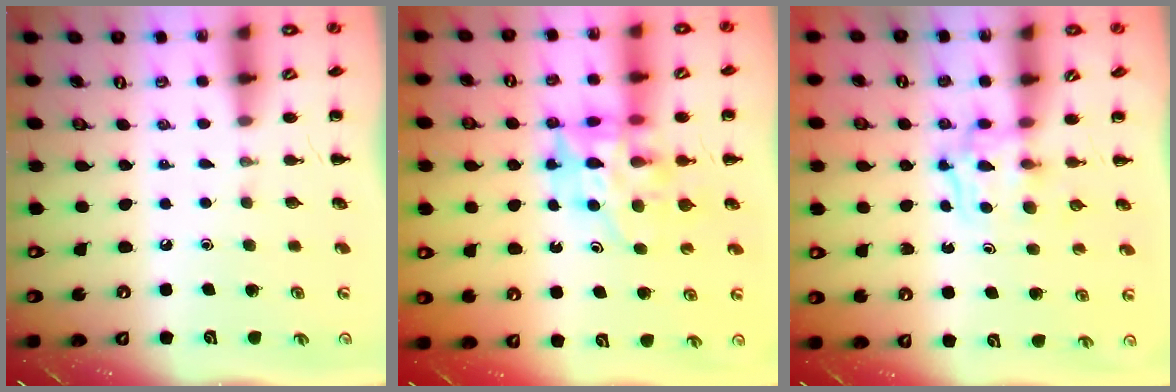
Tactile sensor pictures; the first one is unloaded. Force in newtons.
{"total": 12.0, "press": 11.5, "slide": 3.3}
{"total": 3.9, "press": 3.9, "slide": 0.3}